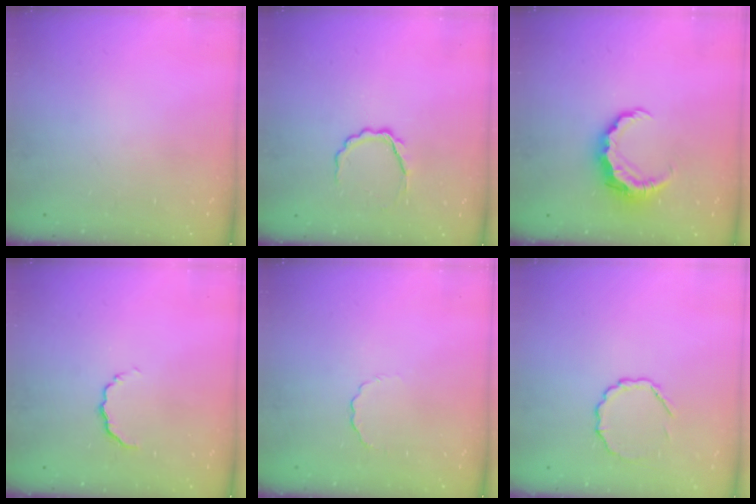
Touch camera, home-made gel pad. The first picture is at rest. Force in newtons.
{"total": 4.7, "press": 4.6, "slide": 1.3}
{"total": 8.4, "press": 8.4, "slide": 0.5}
{"total": 4.0, "press": 3.9, "slide": 0.9}
{"total": 2.4, "press": 2.2, "slide": 0.9}
{"total": 5.9, "press": 5.7, "slide": 1.7}